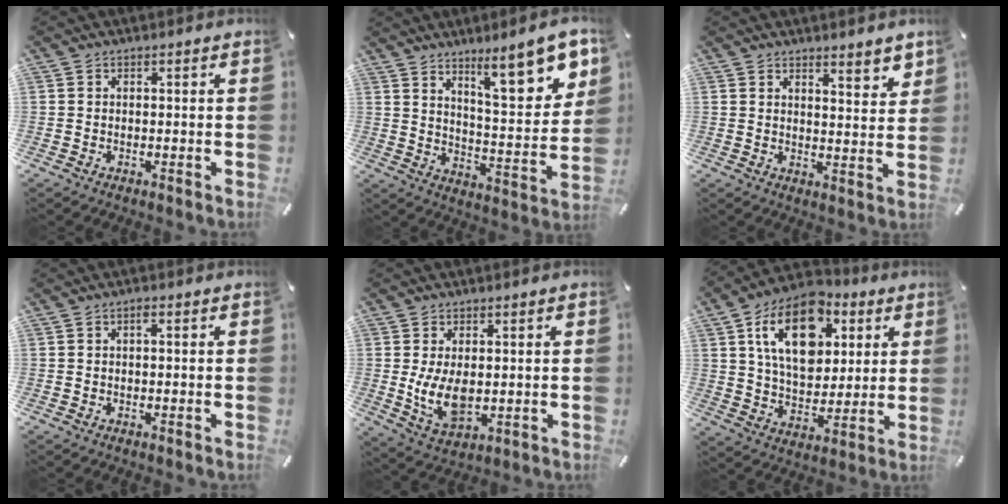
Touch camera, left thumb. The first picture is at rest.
{"total": 15.3, "force": [10.6, 4.3, 10.1], "torque": [-0.134, -0.077, 0.171]}
{"total": 4.4, "force": [4.1, 1.1, 1.1], "torque": [-0.002, -0.040, 0.068]}
{"total": 0.9, "force": [0.0, 0.2, 0.8], "torque": [-0.017, 0.001, 0.000]}
{"total": 8.6, "force": [0.3, 5.1, 7.0], "torque": [-0.154, -0.010, 0.006]}
{"total": 18.2, "force": [7.3, 12.1, 11.4], "torque": [-0.192, -0.013, 0.131]}